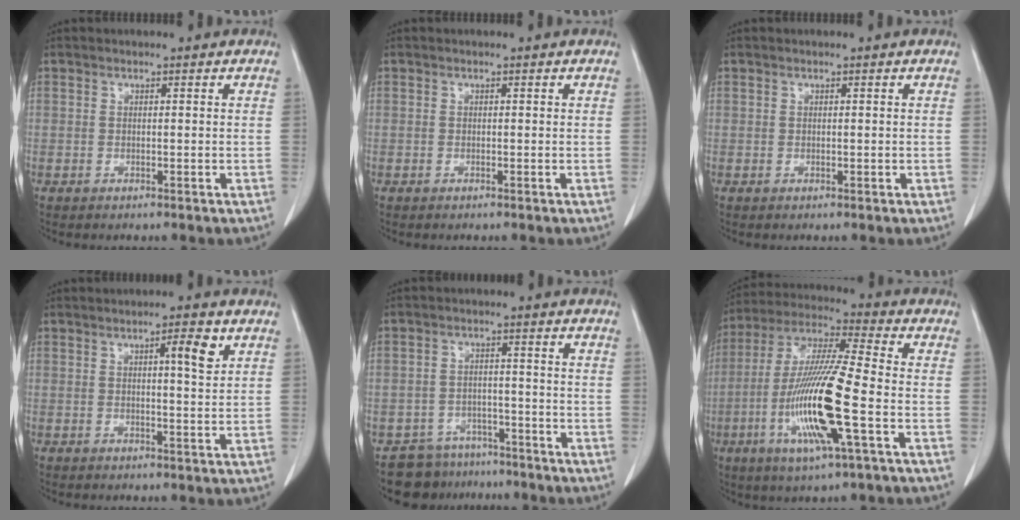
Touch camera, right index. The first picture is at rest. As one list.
[{"total": 0.0}, {"total": 0.0}, {"total": 4.0, "force": [1.8, 0.5, 3.5], "torque": [-0.056, -0.003, 0.026]}, {"total": 7.3, "force": [-6.0, 4.0, -0.3], "torque": [0.016, 0.020, -0.089]}, {"total": 16.5, "force": [-4.6, 0.8, 15.9], "torque": [-0.326, -0.016, -0.088]}]